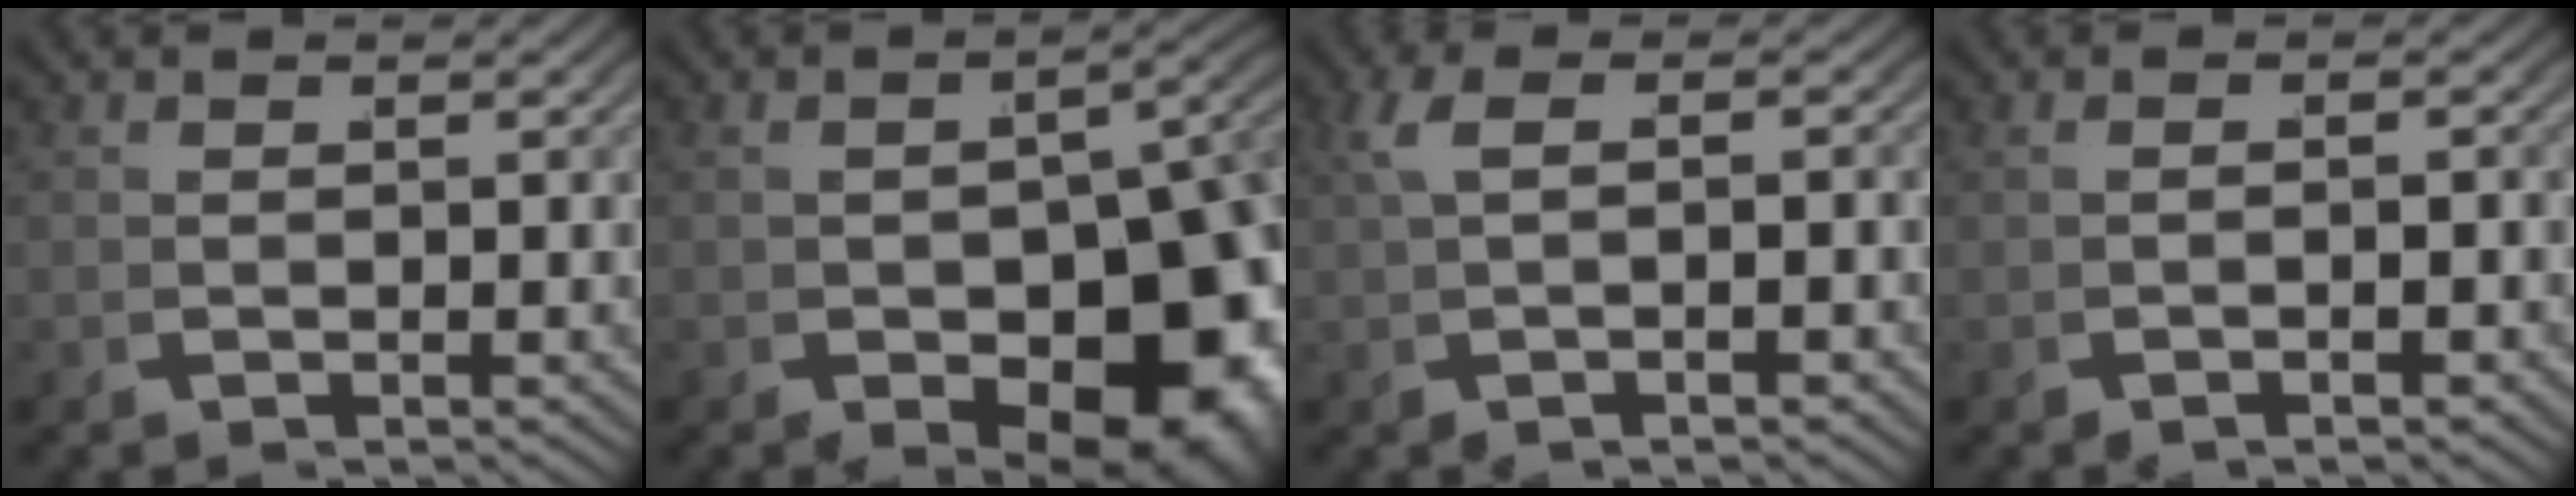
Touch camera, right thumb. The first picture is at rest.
{"total": 13.9, "force": [-2.9, 8.2, 10.9], "torque": [-0.151, -0.048, -0.016]}
{"total": 1.8, "force": [0.3, 0.2, 1.7], "torque": [-0.045, 0.011, 0.008]}
{"total": 0.8, "force": [-0.6, -0.1, 0.5], "torque": [-0.010, 0.009, -0.014]}